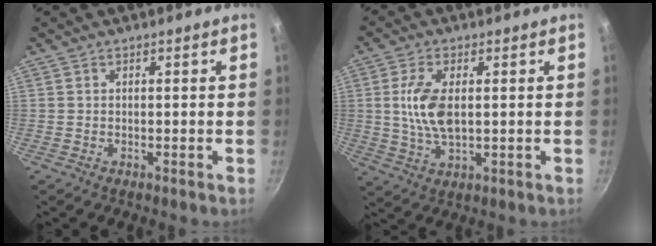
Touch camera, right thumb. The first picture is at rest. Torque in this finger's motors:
{"motor_torque": [0.18, 0.25, 0.86, 0.52, 0.10]}